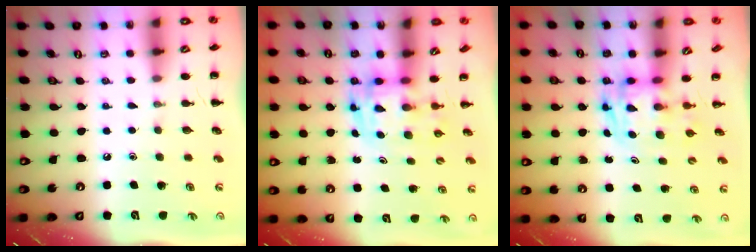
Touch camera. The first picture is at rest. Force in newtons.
{"total": 3.4, "press": 3.4, "slide": 0.6}
{"total": 2.8, "press": 2.8, "slide": 0.5}